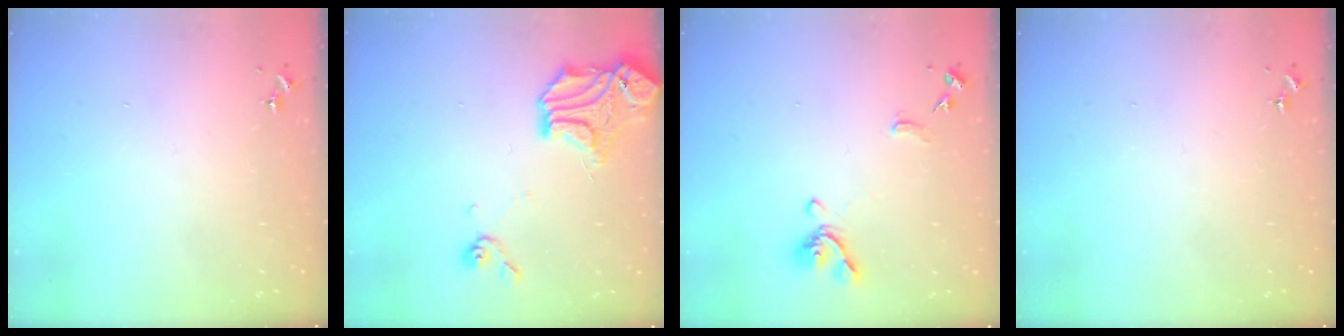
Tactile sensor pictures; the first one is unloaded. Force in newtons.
{"total": 15.6, "press": 15.4, "slide": 2.2}
{"total": 11.0, "press": 10.9, "slide": 1.2}
{"total": 0.0}